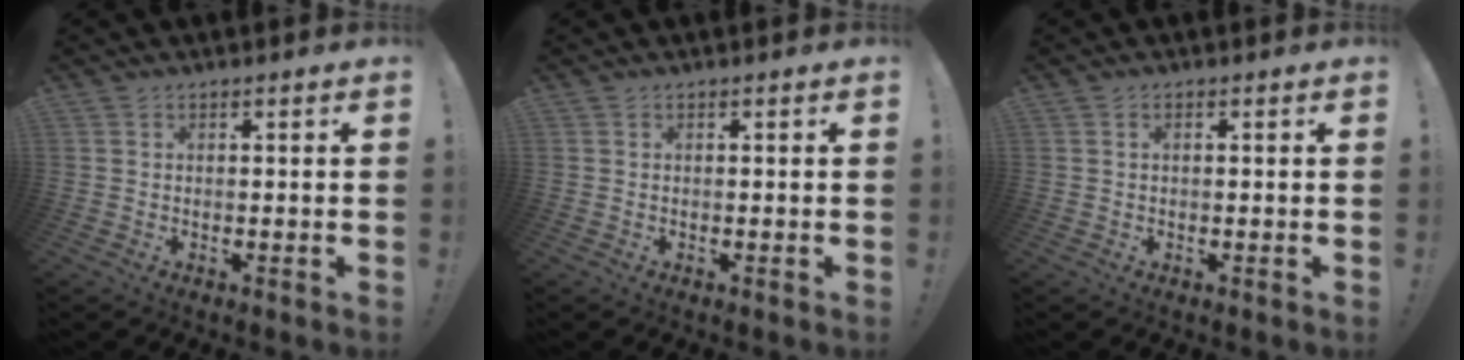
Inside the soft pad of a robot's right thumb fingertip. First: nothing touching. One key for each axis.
{"total": 0.0}
{"total": 0.9, "fx": 0.3, "fy": 0.5, "fz": 0.7, "tx": -0.019, "ty": 0.004, "tz": 0.006}